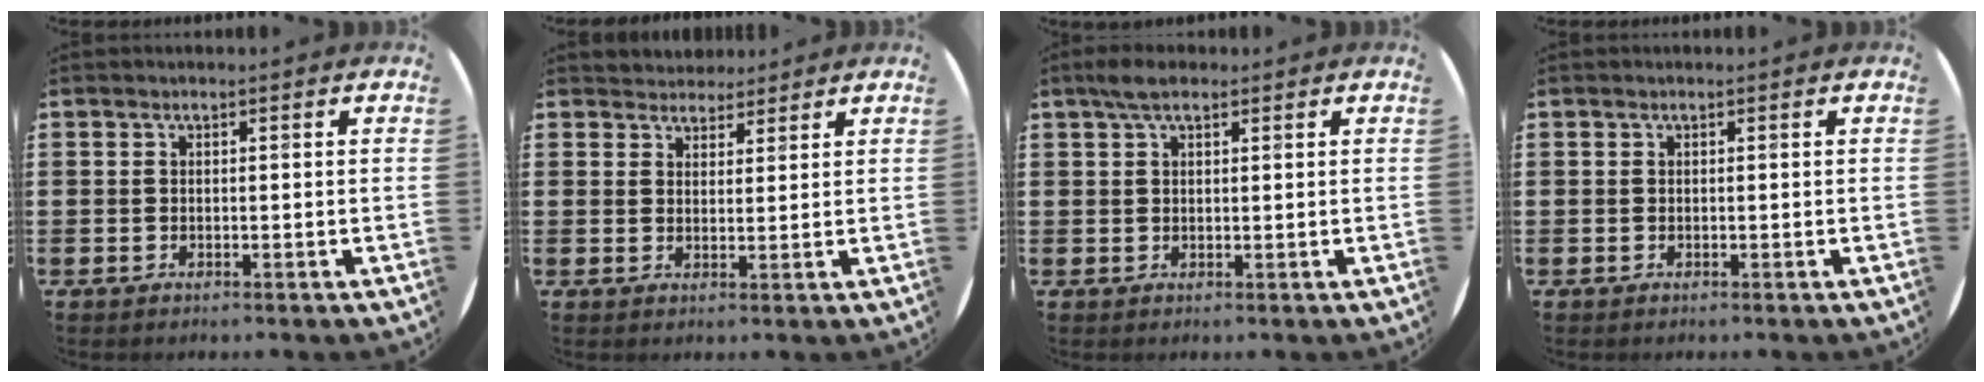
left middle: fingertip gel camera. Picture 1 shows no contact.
{"total": 3.0, "force": [2.8, 1.0, -0.2], "torque": [0.004, -0.007, 0.052]}
{"total": 2.9, "force": [1.9, 1.1, 2.0], "torque": [-0.042, 0.007, 0.033]}
{"total": 0.0}